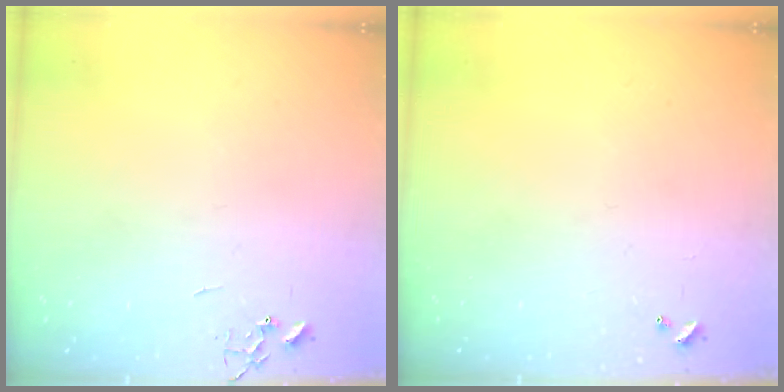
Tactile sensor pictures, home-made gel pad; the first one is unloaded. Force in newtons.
{"total": 0.0}